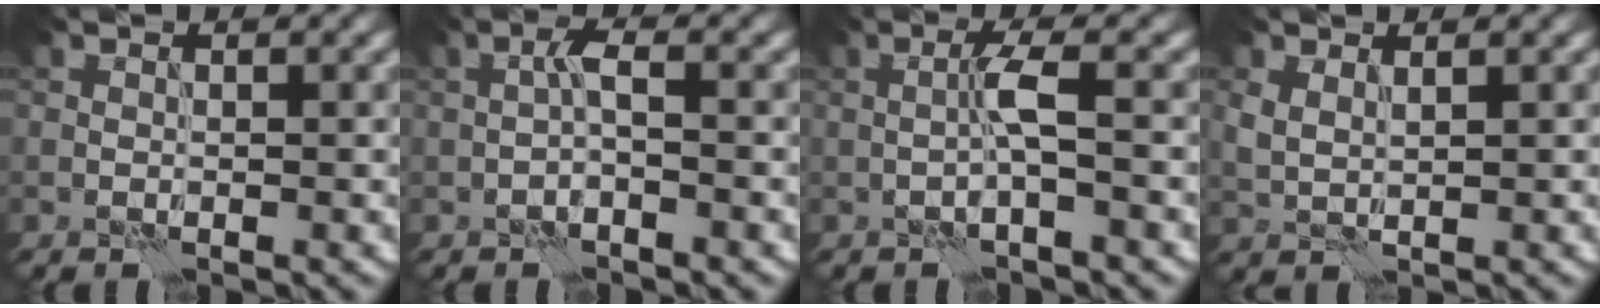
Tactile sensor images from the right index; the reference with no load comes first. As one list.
[{"total": 1.7, "force": [-0.6, 0.4, 1.6], "torque": [-0.031, 0.008, -0.013]}, {"total": 2.4, "force": [-0.4, 0.0, 2.4], "torque": [-0.048, 0.008, -0.011]}, {"total": 1.9, "force": [1.2, 0.8, 1.3], "torque": [-0.031, -0.001, 0.026]}]